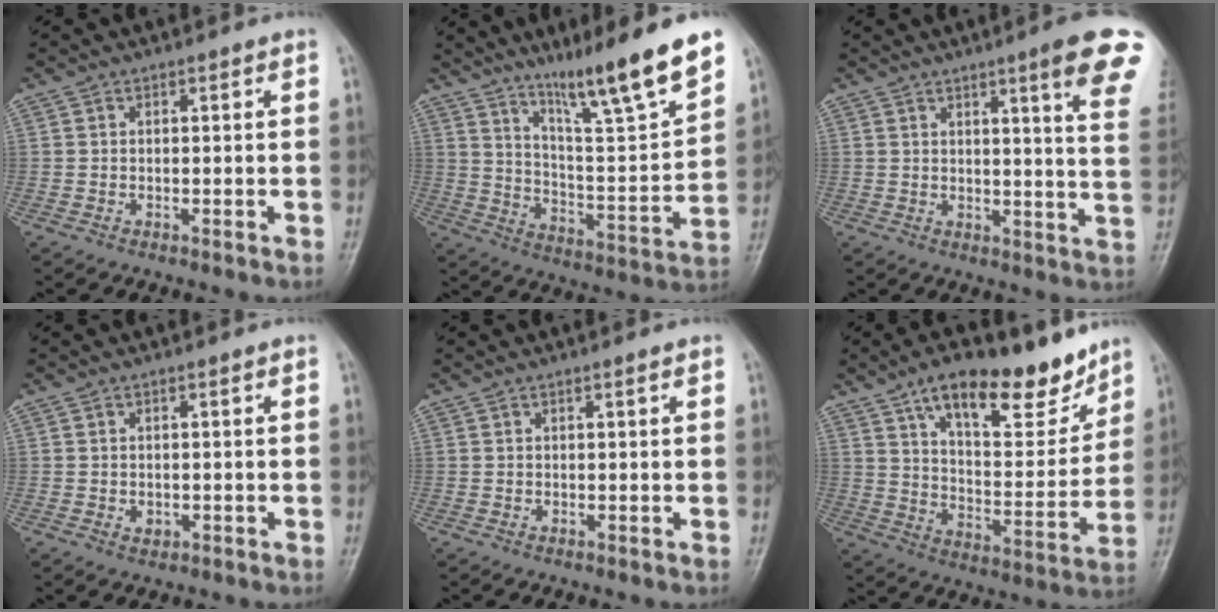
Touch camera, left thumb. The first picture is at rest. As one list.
[{"total": 18.3, "force": [13.0, 1.5, 12.8], "torque": [-0.178, -0.077, 0.217]}, {"total": 13.7, "force": [8.1, 1.1, 11.1], "torque": [-0.121, -0.037, 0.084]}, {"total": 1.5, "force": [-0.3, 1.2, 0.9], "torque": [-0.008, 0.000, -0.002]}, {"total": 0.7, "force": [0.4, -0.1, 0.6], "torque": [-0.011, 0.000, 0.005]}, {"total": 19.5, "force": [13.2, 7.8, 12.1], "torque": [-0.139, -0.067, 0.214]}]